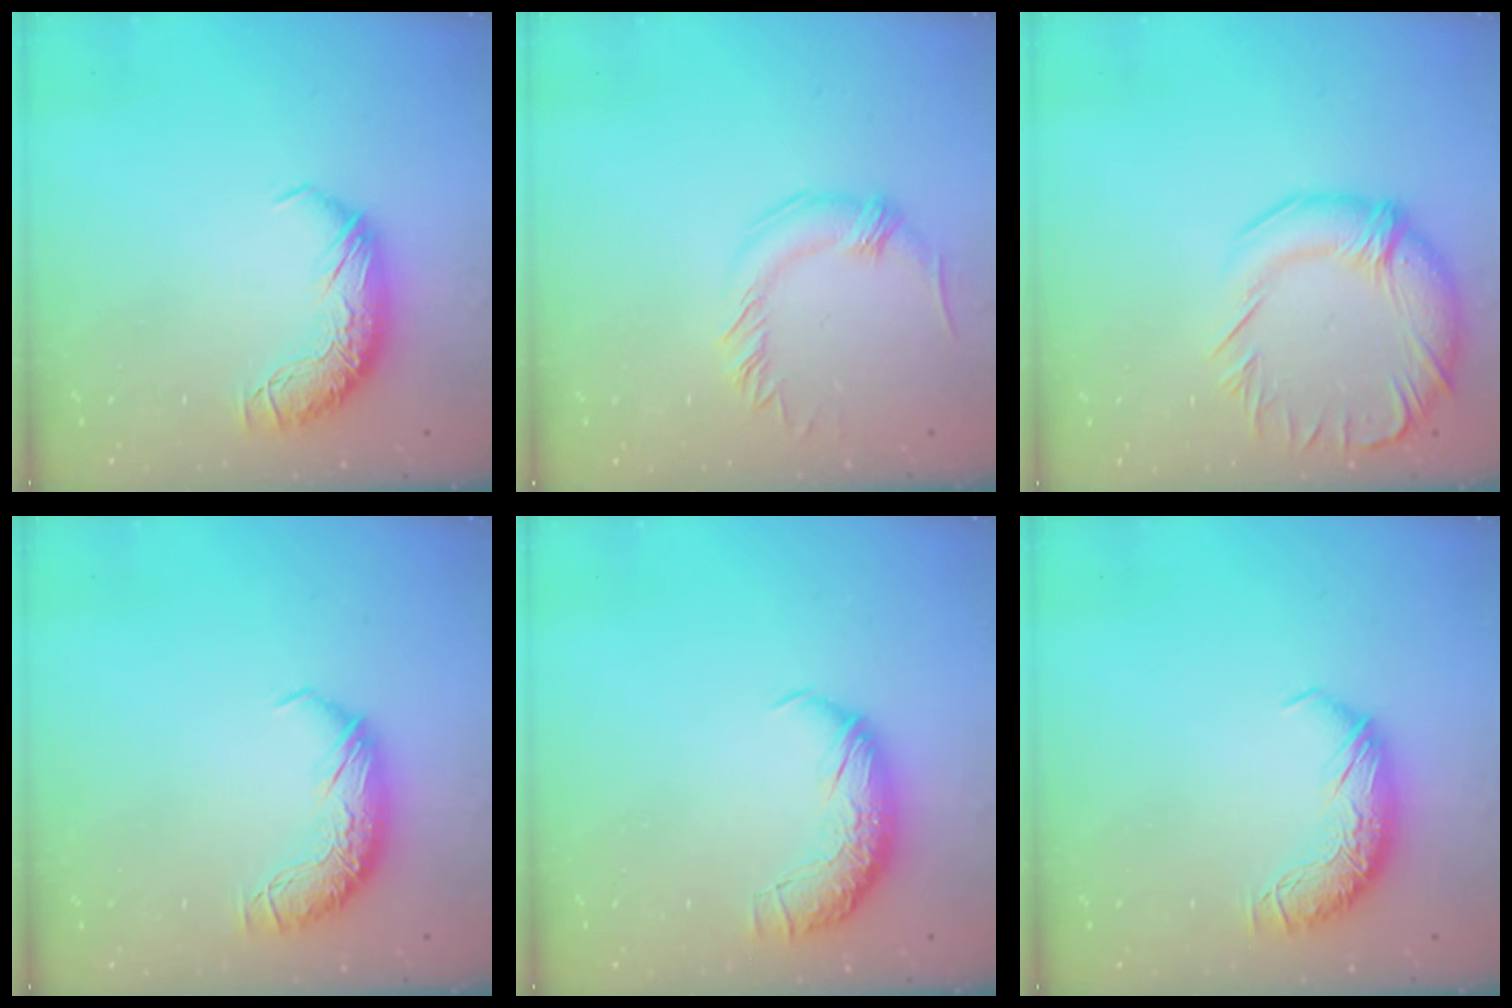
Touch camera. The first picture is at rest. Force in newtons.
{"total": 0.8, "press": 0.8, "slide": 0.0}
{"total": 5.4, "press": 4.8, "slide": 2.6}
{"total": 0.0}
{"total": 2.4, "press": 1.0, "slide": 2.2}
{"total": 0.0}